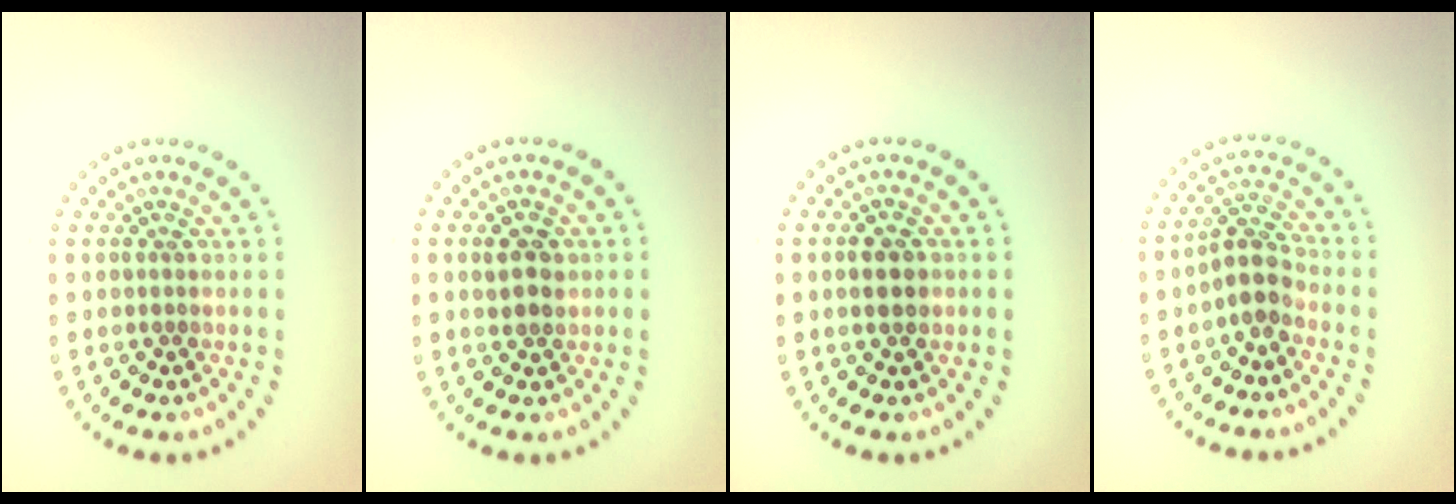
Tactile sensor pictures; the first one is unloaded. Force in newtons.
{"total": 2.2, "press": 2.1, "slide": 0.5}
{"total": 2.0, "press": 2.0, "slide": 0.1}
{"total": 3.0, "press": 2.5, "slide": 1.6}